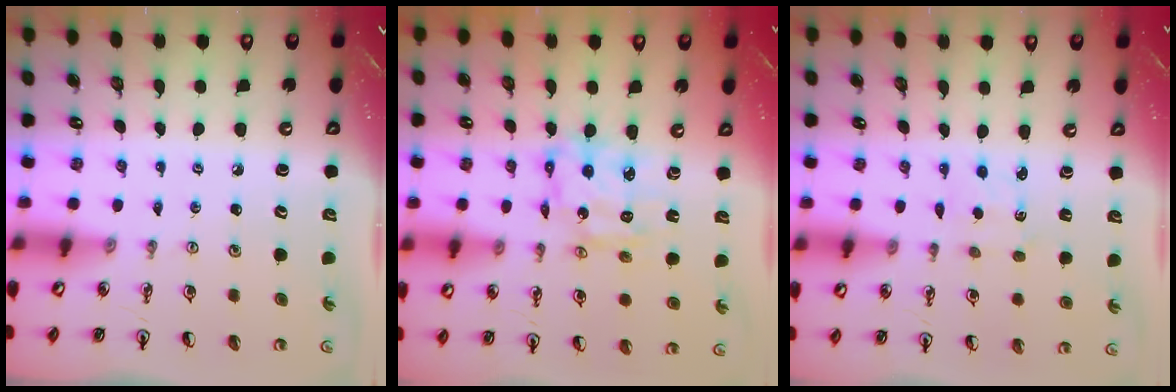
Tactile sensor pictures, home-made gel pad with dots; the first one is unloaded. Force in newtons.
{"total": 10.1, "press": 10.0, "slide": 0.9}
{"total": 1.4, "press": 1.3, "slide": 0.4}